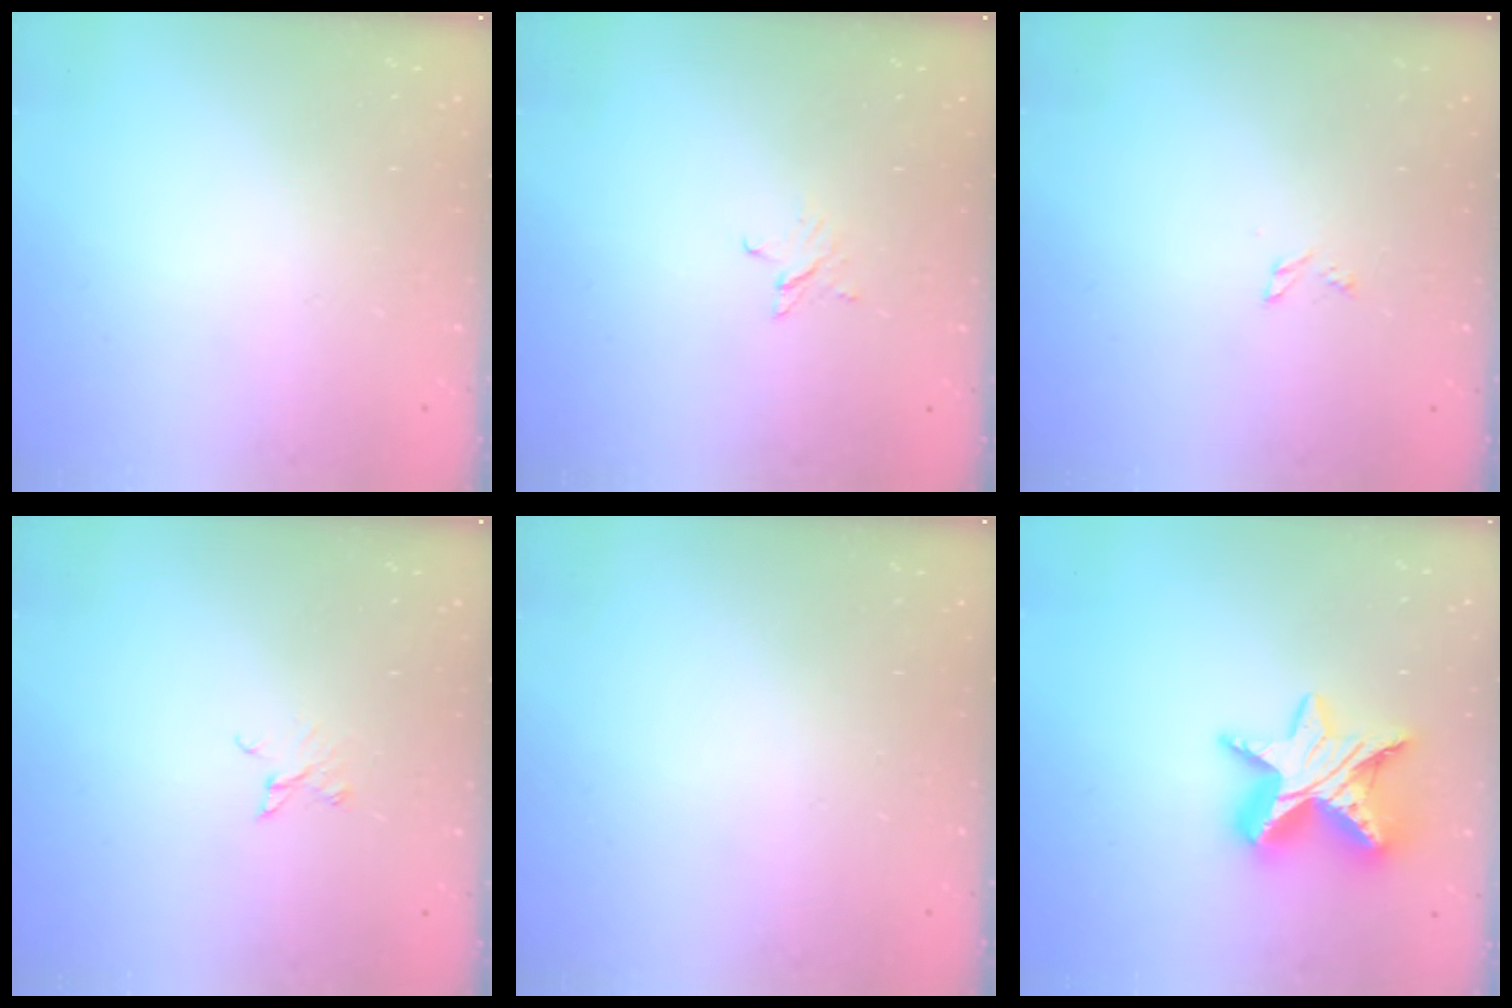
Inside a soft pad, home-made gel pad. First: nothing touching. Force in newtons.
{"total": 2.4, "press": 2.4, "slide": 0.2}
{"total": 2.4, "press": 2.3, "slide": 0.3}
{"total": 2.1, "press": 2.1, "slide": 0.3}
{"total": 0.0}
{"total": 14.6, "press": 14.6, "slide": 1.0}